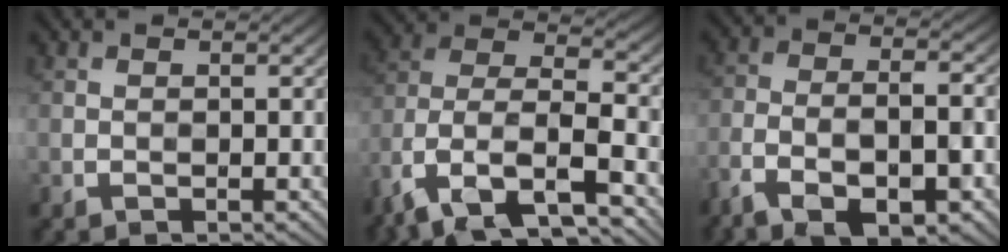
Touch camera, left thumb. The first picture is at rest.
{"total": 14.2, "force": [-8.5, 6.9, 9.0], "torque": [-0.225, -0.023, -0.151]}
{"total": 11.9, "force": [-7.2, 4.6, 8.2], "torque": [-0.160, -0.022, -0.125]}